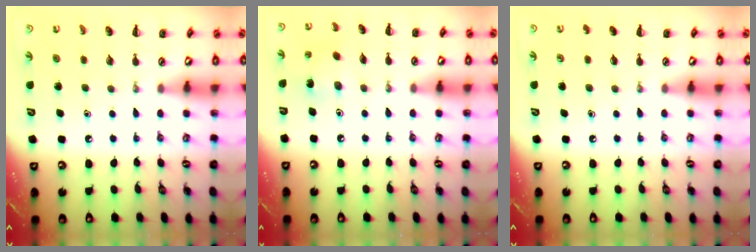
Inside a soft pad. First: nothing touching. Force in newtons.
{"total": 1.7, "press": 1.6, "slide": 0.7}
{"total": 0.0}